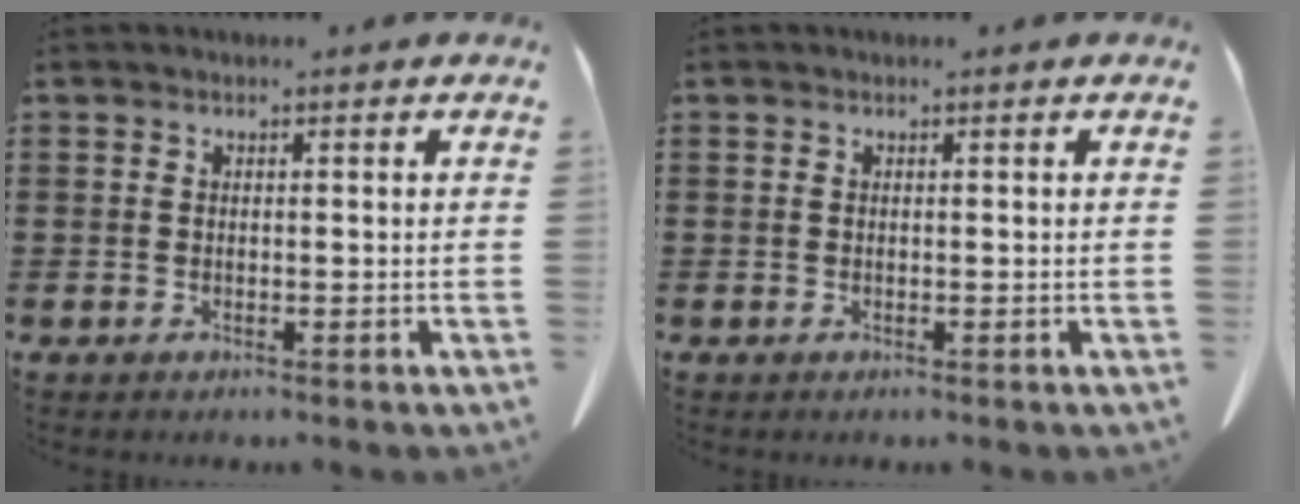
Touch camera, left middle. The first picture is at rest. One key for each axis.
{"total": 0.0}